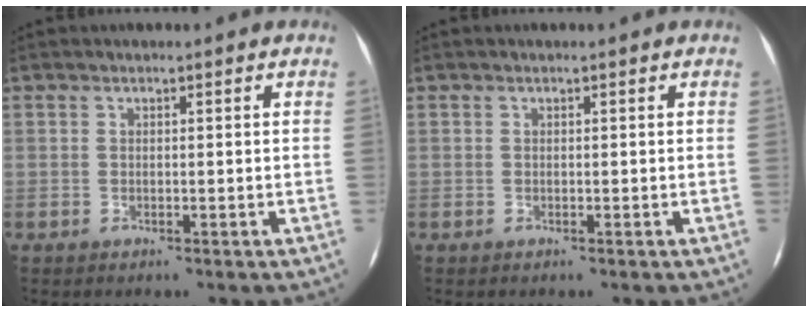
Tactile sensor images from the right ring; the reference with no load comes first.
{"total": 0.0}